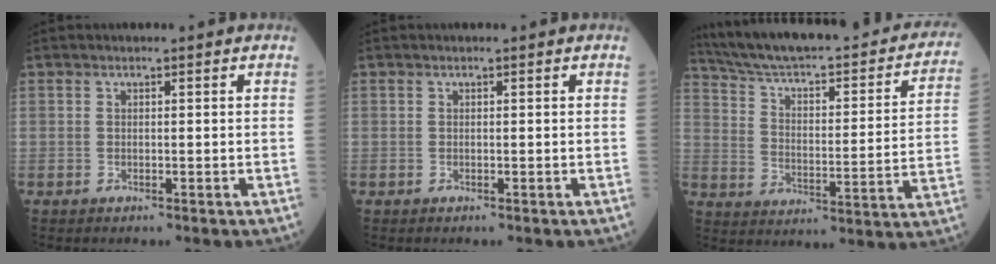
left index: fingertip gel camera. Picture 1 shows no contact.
{"total": 0.0}
{"total": 28.3, "force": [23.8, 5.8, 14.1], "torque": [-0.213, -0.019, 0.312]}